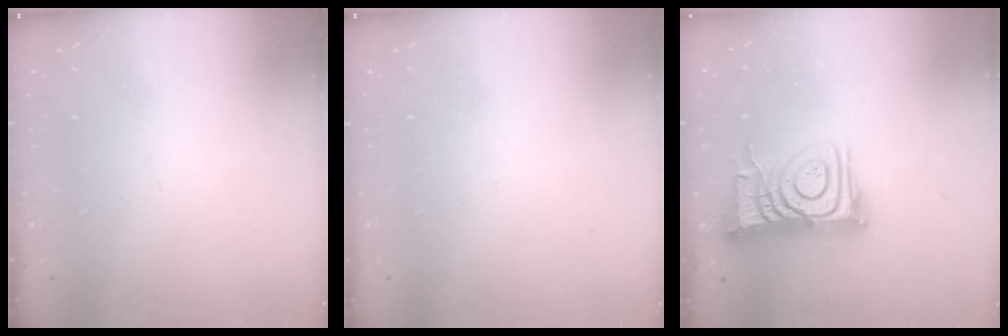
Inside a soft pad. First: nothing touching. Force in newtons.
{"total": 1.5, "press": 1.5, "slide": 0.1}
{"total": 14.3, "press": 14.2, "slide": 1.6}